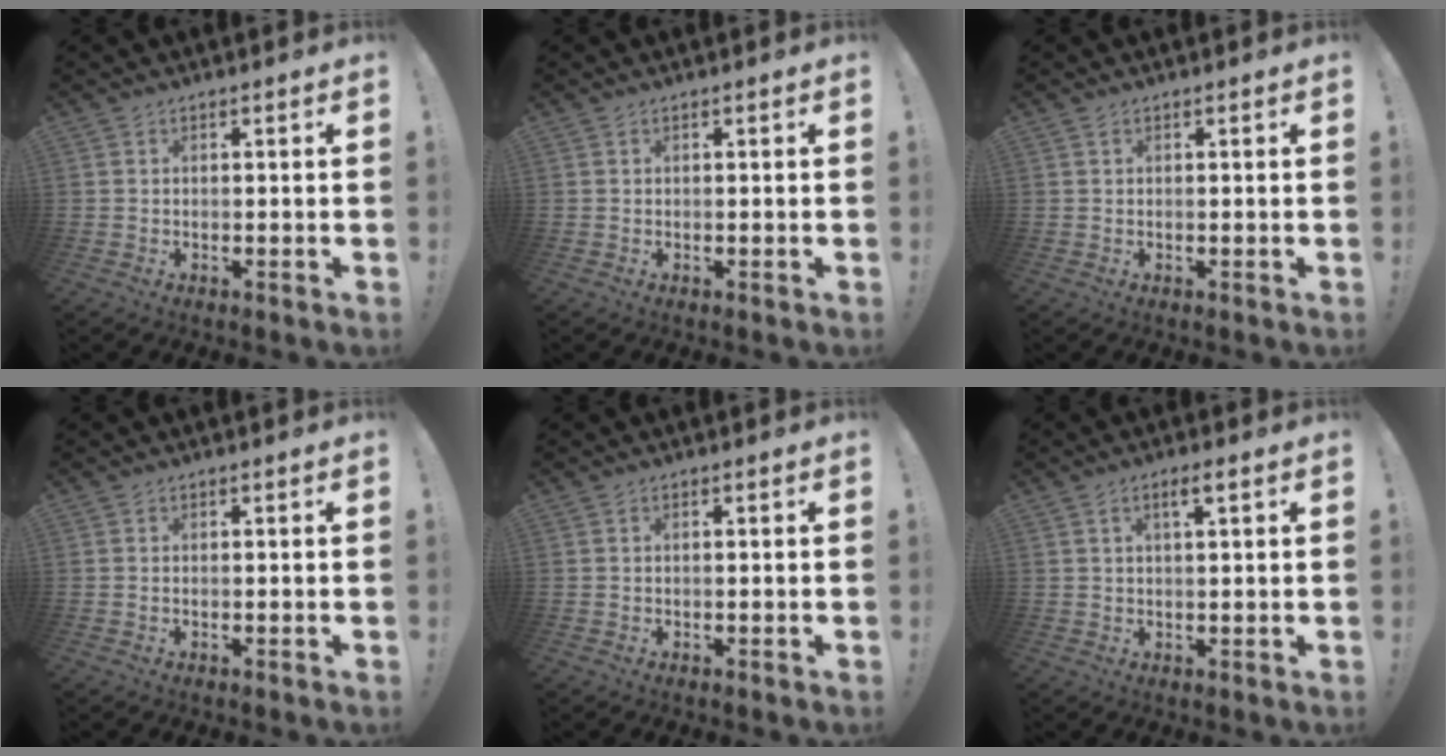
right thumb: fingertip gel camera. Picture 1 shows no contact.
{"total": 0.0}
{"total": 0.0}
{"total": 0.0}
{"total": 0.0}
{"total": 3.3, "force": [1.4, 0.6, 2.9], "torque": [-0.048, -0.002, 0.020]}